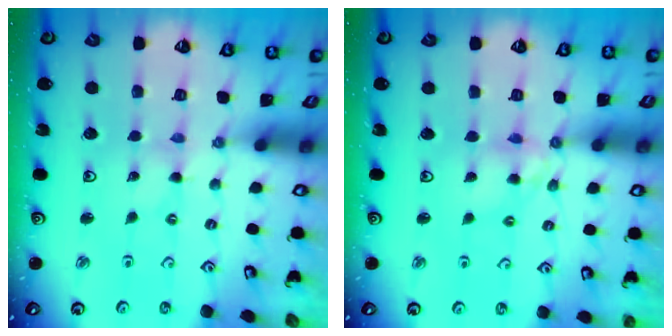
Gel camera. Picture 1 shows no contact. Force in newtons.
{"total": 7.4, "press": 7.4, "slide": 0.8}